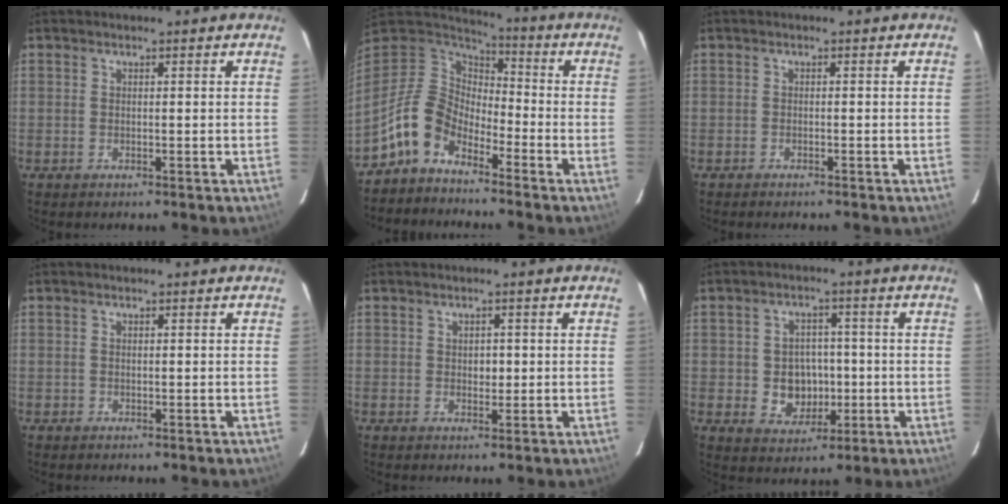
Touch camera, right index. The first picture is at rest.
{"total": 10.6, "force": [-7.0, 6.1, 5.2], "torque": [-0.109, 0.019, -0.141]}
{"total": 1.3, "force": [-1.2, 0.2, 0.4], "torque": [-0.015, -0.002, -0.021]}
{"total": 0.0}
{"total": 1.8, "force": [0.1, 1.4, 1.0], "torque": [-0.012, 0.004, 0.004]}
{"total": 7.3, "force": [-1.2, 6.4, 3.2], "torque": [-0.075, 0.013, -0.004]}